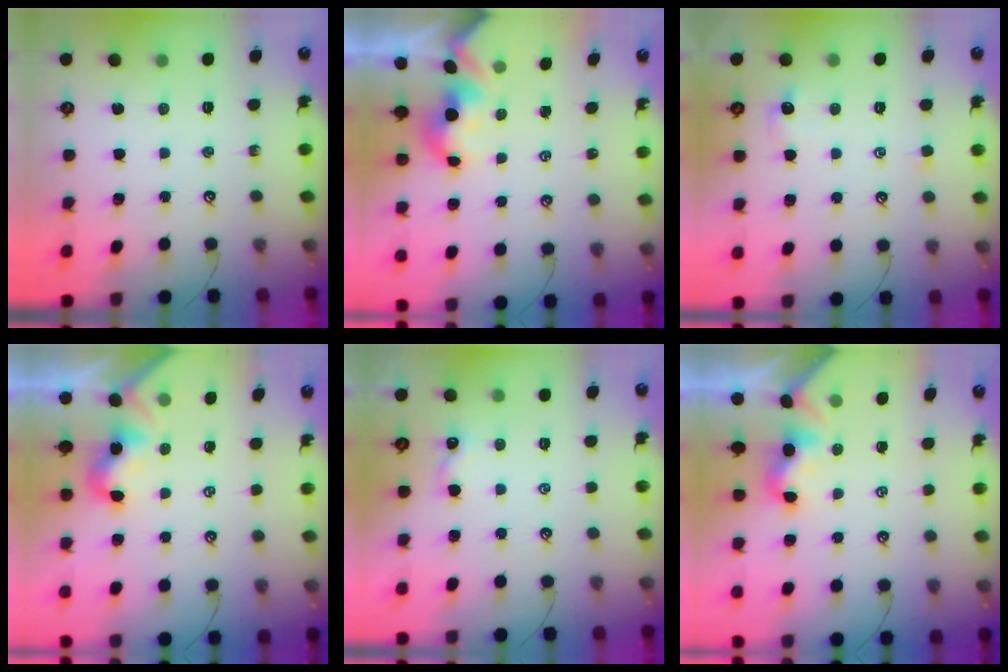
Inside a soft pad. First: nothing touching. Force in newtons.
{"total": 1.6, "press": 1.6, "slide": 0.2}
{"total": 0.6, "press": 0.1, "slide": 0.6}
{"total": 0.8, "press": 0.7, "slide": 0.5}
{"total": 2.3, "press": 2.2, "slide": 0.3}
{"total": 2.0, "press": 2.0, "slide": 0.5}